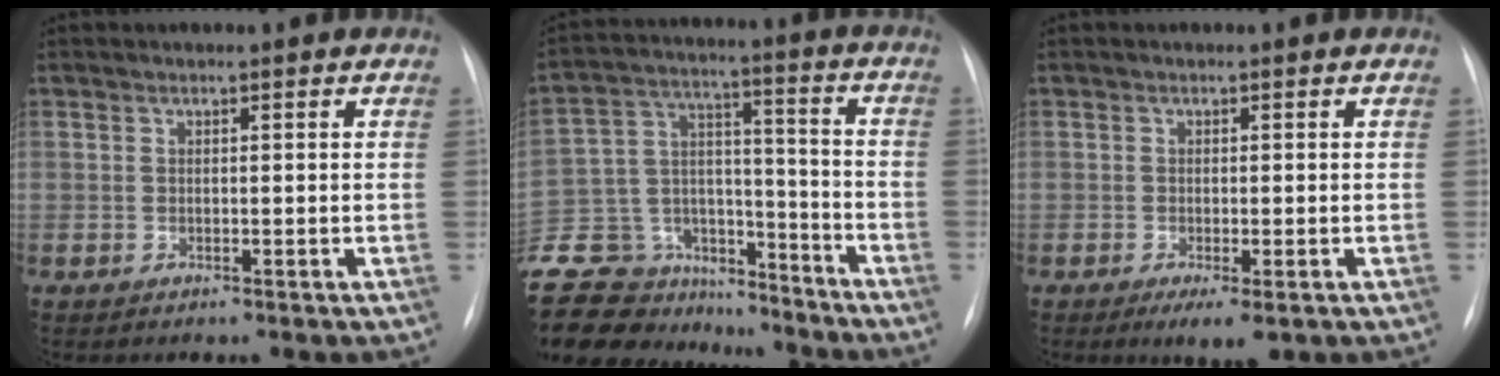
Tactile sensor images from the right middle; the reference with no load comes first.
{"total": 21.3, "force": [-18.0, 9.9, 5.6], "torque": [-0.143, 0.060, -0.286]}
{"total": 3.3, "force": [-1.6, 0.8, 2.7], "torque": [-0.042, -0.007, -0.018]}